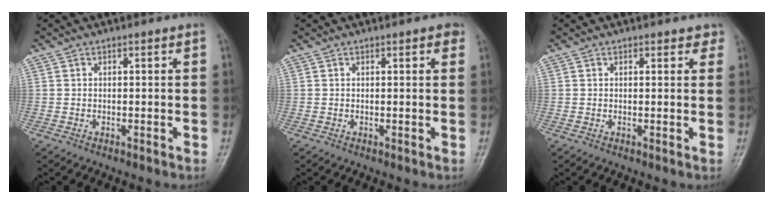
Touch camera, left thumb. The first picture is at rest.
{"total": 1.6, "force": [0.8, 0.6, 1.2], "torque": [-0.011, 0.000, 0.008]}
{"total": 1.8, "force": [1.3, 1.0, 0.8], "torque": [0.011, -0.003, 0.008]}